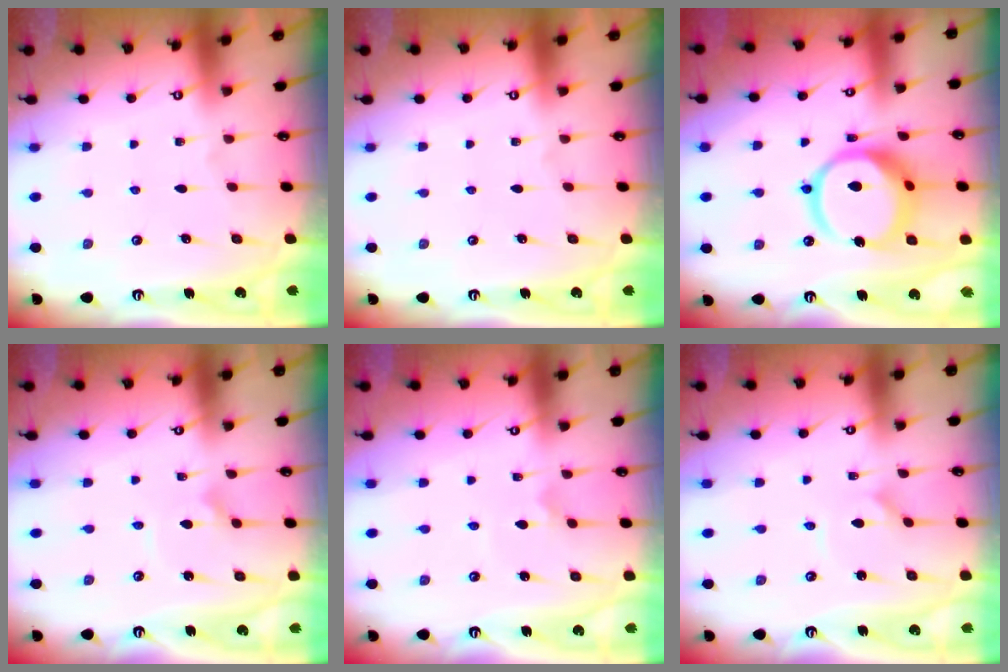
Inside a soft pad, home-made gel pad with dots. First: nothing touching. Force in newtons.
{"total": 0.0}
{"total": 15.5, "press": 15.4, "slide": 1.7}
{"total": 2.2, "press": 2.2, "slide": 0.2}
{"total": 2.9, "press": 2.9, "slide": 0.1}
{"total": 1.0, "press": 1.0, "slide": 0.2}